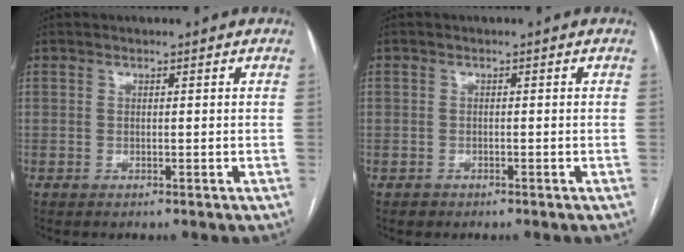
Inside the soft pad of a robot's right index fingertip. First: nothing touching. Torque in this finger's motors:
{"motor_torque": [-1.36, -0.76, -0.78, -0.21]}